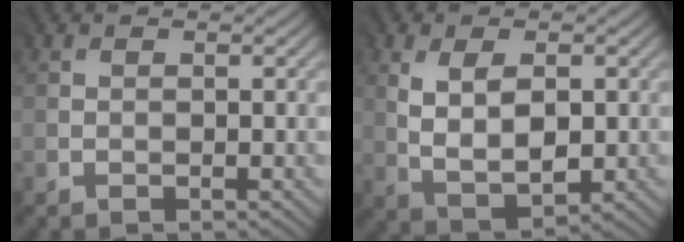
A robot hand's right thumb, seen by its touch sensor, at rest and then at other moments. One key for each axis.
{"total": 5.8, "fx": 1.1, "fy": 3.1, "fz": 4.8, "tx": -0.094, "ty": -0.003, "tz": 0.025}